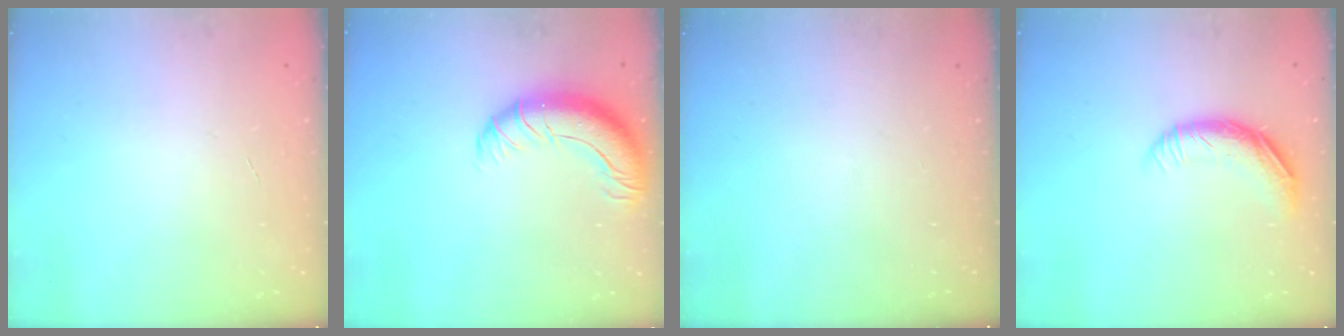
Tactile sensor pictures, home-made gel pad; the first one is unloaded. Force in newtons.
{"total": 11.4, "press": 11.1, "slide": 2.8}
{"total": 0.0}
{"total": 11.1, "press": 10.9, "slide": 2.1}